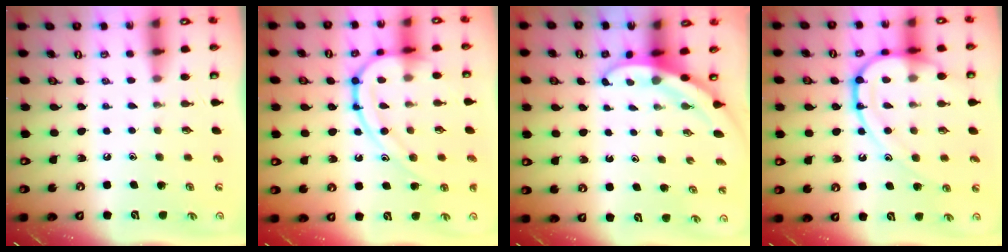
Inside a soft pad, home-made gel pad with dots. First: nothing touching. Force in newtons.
{"total": 14.8, "press": 14.8, "slide": 0.6}
{"total": 3.1, "press": 3.1, "slide": 0.1}
{"total": 14.1, "press": 14.0, "slide": 1.6}